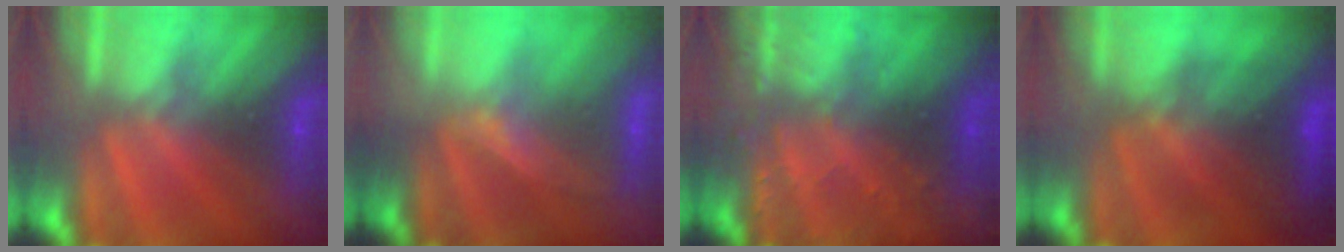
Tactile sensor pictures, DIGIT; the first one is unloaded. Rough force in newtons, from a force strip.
{"total": 2.1}
{"total": 8.9}
{"total": 7.7}